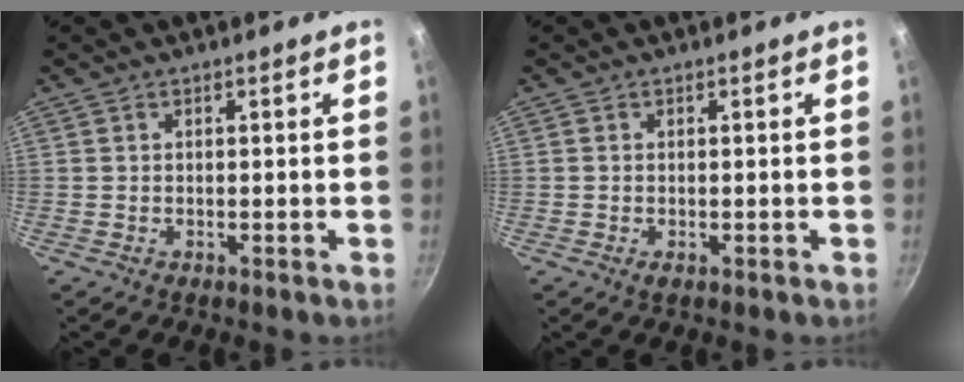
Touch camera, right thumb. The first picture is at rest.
{"total": 0.6, "force": [-0.3, 0.5, 0.3], "torque": [-0.005, 0.000, -0.006]}